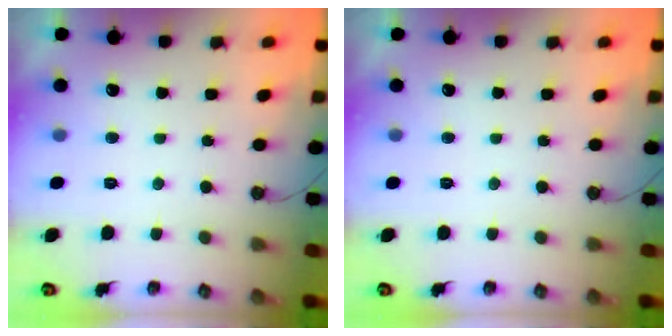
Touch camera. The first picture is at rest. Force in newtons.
{"total": 0.0}